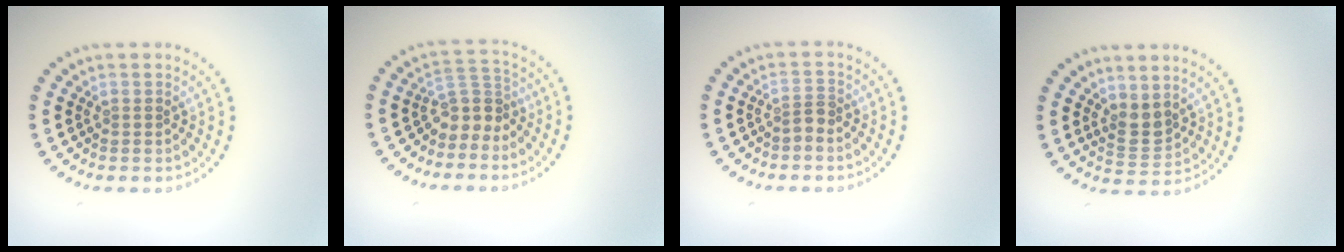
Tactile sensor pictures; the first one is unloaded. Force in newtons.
{"total": 2.9, "press": 2.1, "slide": 2.0}
{"total": 1.1, "press": 0.7, "slide": 0.8}
{"total": 2.1, "press": 1.8, "slide": 1.1}